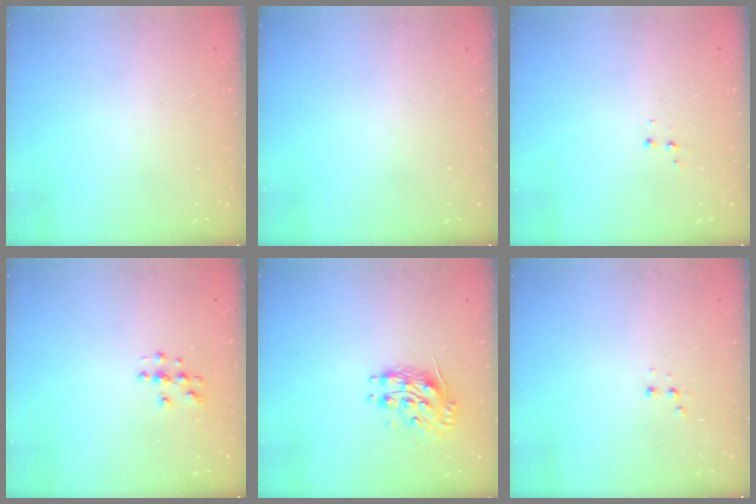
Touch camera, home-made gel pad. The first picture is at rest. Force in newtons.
{"total": 0.0}
{"total": 3.3, "press": 3.3, "slide": 0.5}
{"total": 3.8, "press": 3.8, "slide": 0.2}
{"total": 9.4, "press": 9.4, "slide": 0.1}
{"total": 2.9, "press": 2.8, "slide": 1.0}